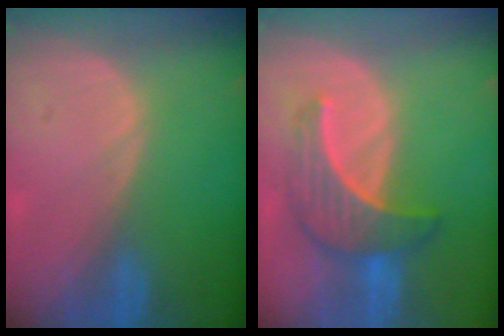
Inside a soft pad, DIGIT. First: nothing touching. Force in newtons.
{"total": 6.7, "press": 6.7, "slide": 0.7}